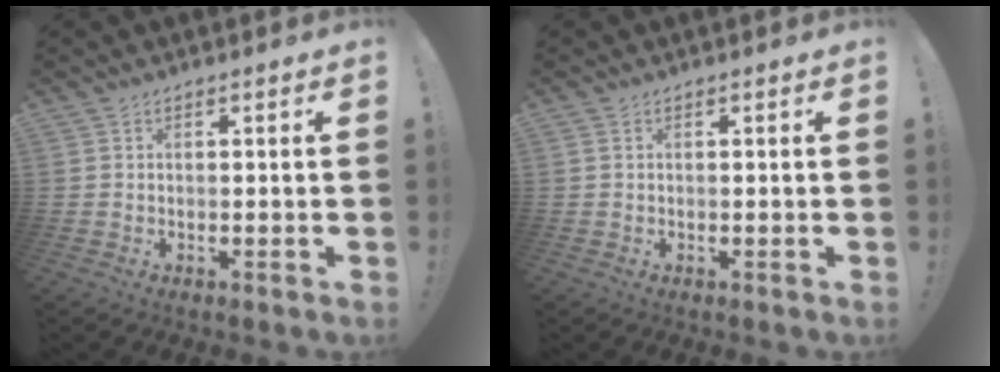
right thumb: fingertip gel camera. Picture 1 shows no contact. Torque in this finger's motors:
{"motor_torque": [-0.13, -0.17, 0.00, 0.07, 0.00]}